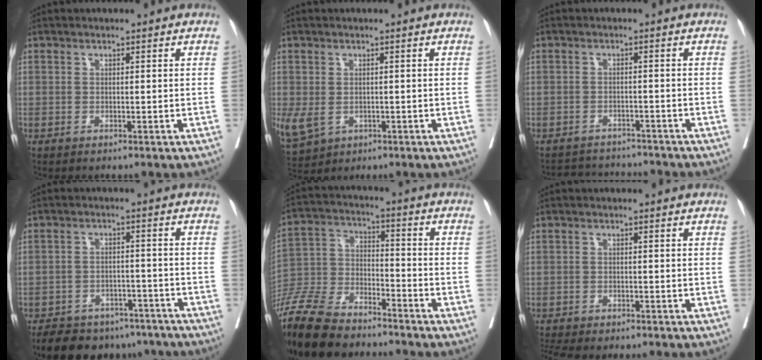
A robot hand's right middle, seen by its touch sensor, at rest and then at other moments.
{"total": 6.6, "force": [-1.3, 5.1, 3.9], "torque": [-0.107, -0.010, -0.009]}
{"total": 6.1, "force": [-5.9, 1.5, 0.0], "torque": [0.003, 0.008, -0.082]}
{"total": 14.8, "force": [-12.1, 6.9, 4.9], "torque": [-0.089, 0.006, -0.154]}
{"total": 18.6, "force": [-15.7, 5.2, 8.7], "torque": [-0.206, -0.030, -0.288]}
{"total": 8.4, "force": [-7.4, 2.1, 3.4], "torque": [-0.052, -0.002, -0.104]}